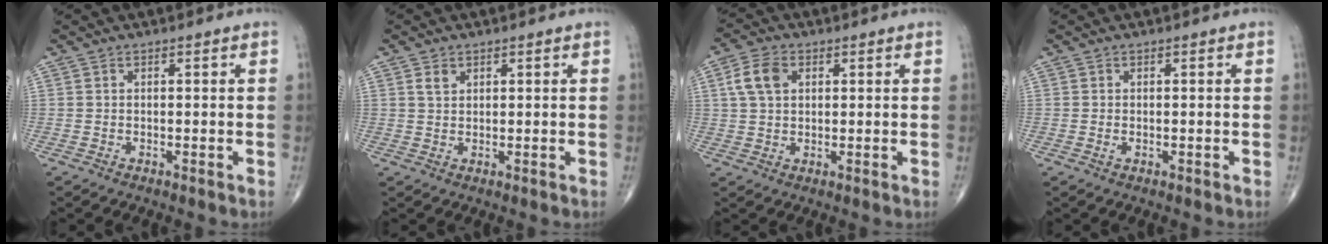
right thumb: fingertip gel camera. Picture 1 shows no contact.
{"total": 2.0, "force": [1.1, 1.4, 1.0], "torque": [-0.015, -0.002, 0.022]}
{"total": 6.5, "force": [1.9, 4.4, 4.4], "torque": [-0.086, 0.009, 0.034]}
{"total": 0.5, "force": [-0.1, 0.3, 0.4], "torque": [-0.011, 0.001, -0.001]}